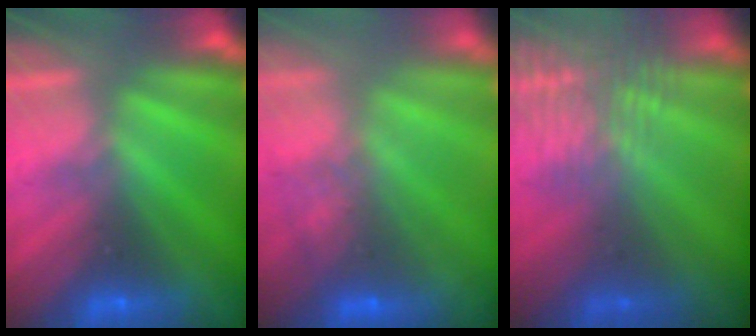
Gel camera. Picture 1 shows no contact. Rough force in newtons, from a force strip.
{"total": 7.4}
{"total": 3.4}